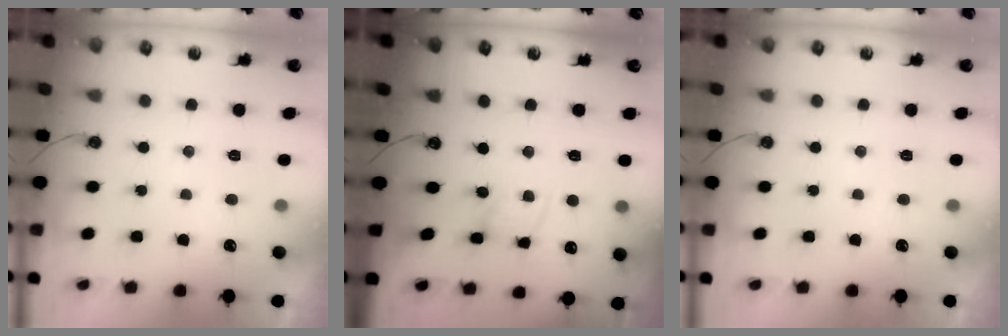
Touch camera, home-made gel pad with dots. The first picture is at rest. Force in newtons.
{"total": 2.7, "press": 2.7, "slide": 0.1}
{"total": 0.0}